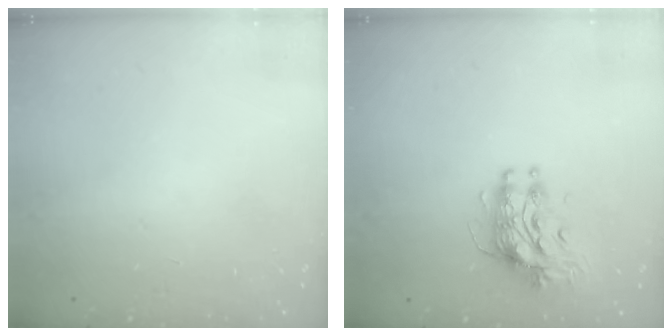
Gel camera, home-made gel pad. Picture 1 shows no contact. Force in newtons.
{"total": 9.0, "press": 8.9, "slide": 0.7}